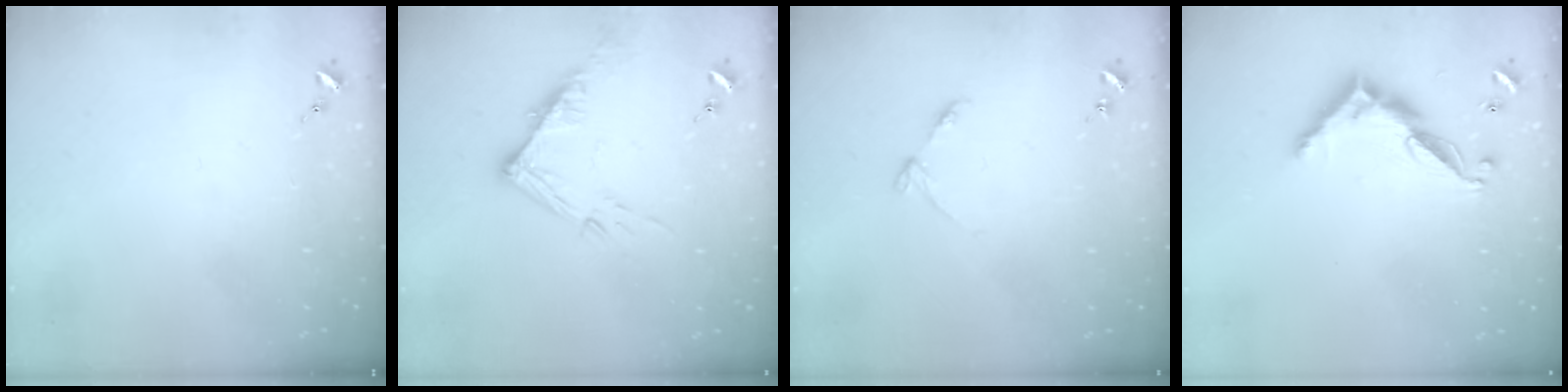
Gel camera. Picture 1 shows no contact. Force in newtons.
{"total": 12.1, "press": 12.1, "slide": 1.2}
{"total": 3.6, "press": 3.5, "slide": 0.4}
{"total": 11.6, "press": 11.6, "slide": 0.3}